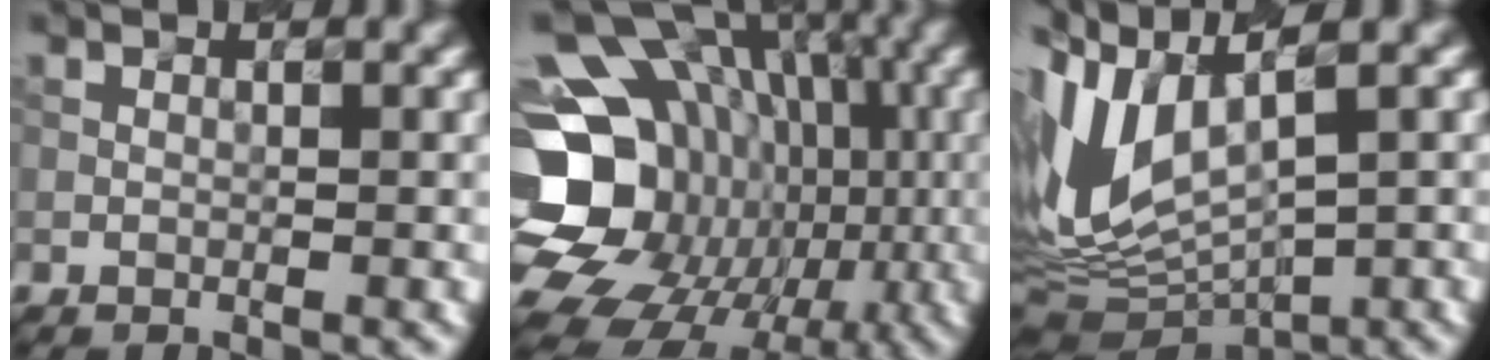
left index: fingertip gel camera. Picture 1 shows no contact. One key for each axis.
{"total": 23.3, "fx": -3.7, "fy": 20.0, "fz": 11.4, "tx": -0.192, "ty": -0.006, "tz": -0.088}
{"total": 9.2, "fx": 1.7, "fy": 4.2, "fz": 8.0, "tx": -0.184, "ty": -0.002, "tz": 0.046}